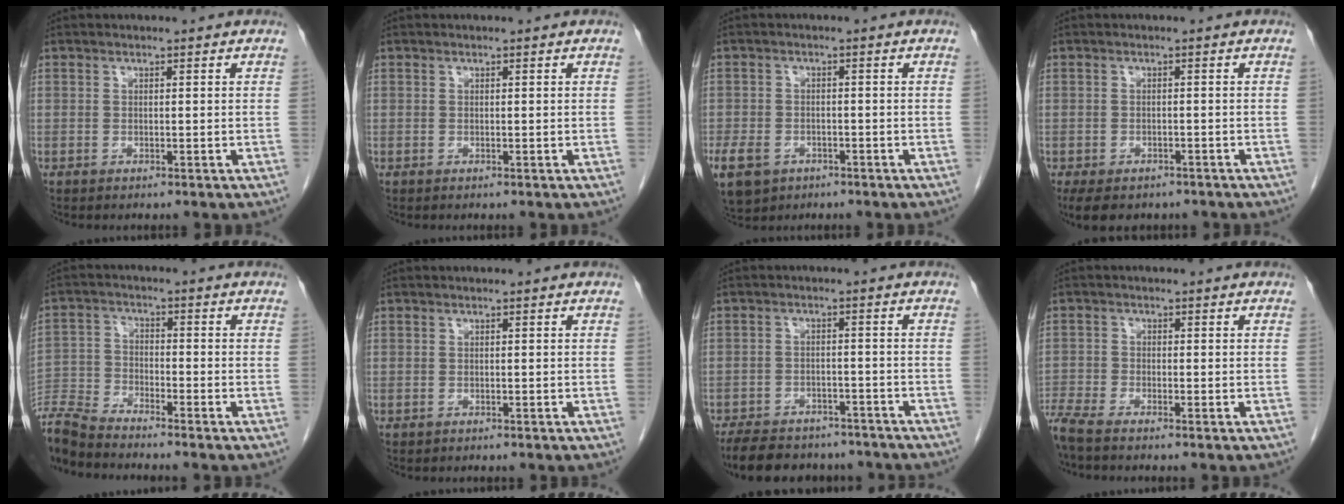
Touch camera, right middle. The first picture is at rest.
{"total": 0.0}
{"total": 12.9, "force": [-6.5, 9.8, 5.4], "torque": [-0.163, -0.007, -0.092]}
{"total": 9.3, "force": [-7.0, 4.5, 4.1], "torque": [-0.076, -0.005, -0.093]}
{"total": 8.8, "force": [-8.6, -0.4, 1.7], "torque": [-0.040, -0.007, -0.171]}
{"total": 0.0}
{"total": 15.2, "force": [-13.0, 5.7, 5.4], "torque": [-0.121, -0.003, -0.176]}
{"total": 4.3, "force": [-3.9, -0.3, 1.8], "torque": [-0.042, -0.007, -0.078]}